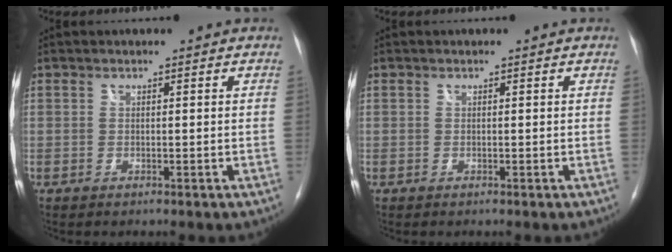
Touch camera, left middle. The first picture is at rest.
{"total": 0.0}